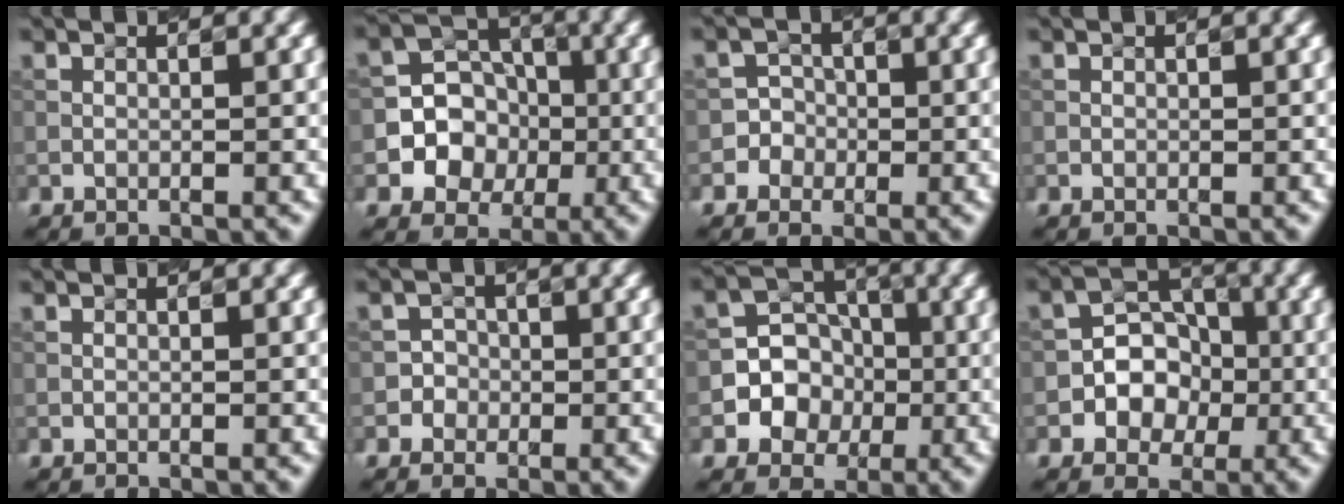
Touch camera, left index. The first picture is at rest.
{"total": 7.1, "force": [-1.5, 6.6, 2.1], "torque": [-0.017, 0.020, -0.046]}
{"total": 2.6, "force": [-1.2, 2.3, -0.1], "torque": [0.030, 0.009, -0.028]}
{"total": 0.0}
{"total": 0.0}
{"total": 1.6, "force": [-0.5, 1.5, -0.1], "torque": [0.022, 0.003, -0.010]}
{"total": 6.3, "force": [-1.5, 5.9, 1.6], "torque": [-0.007, 0.022, -0.046]}
{"total": 4.1, "force": [-1.0, 3.5, 1.9], "torque": [-0.005, 0.005, -0.032]}